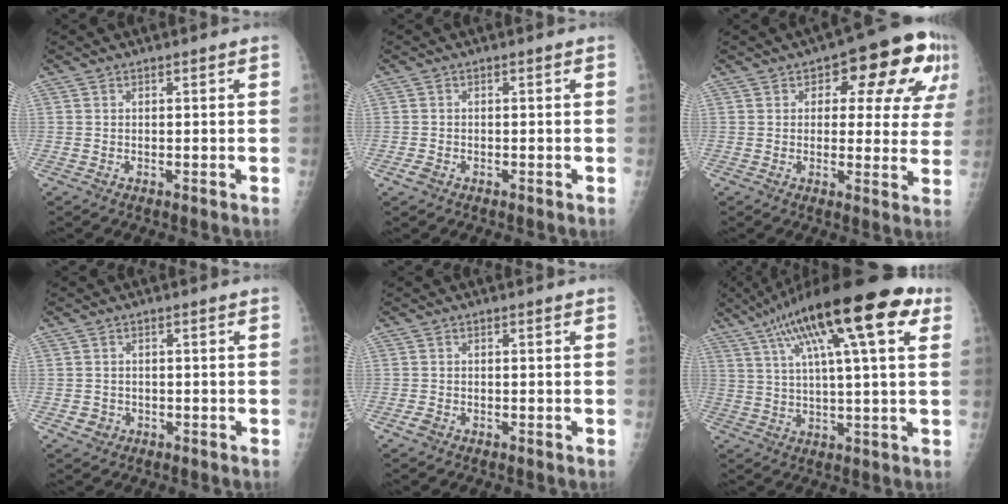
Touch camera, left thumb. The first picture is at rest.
{"total": 1.4, "force": [-0.7, 1.0, 0.6], "torque": [-0.012, 0.001, -0.013]}
{"total": 14.9, "force": [5.8, 7.4, 11.5], "torque": [-0.091, 0.004, 0.066]}
{"total": 2.2, "force": [-0.8, 2.0, 0.5], "torque": [-0.001, 0.006, -0.007]}
{"total": 1.4, "force": [-0.7, 1.0, 0.6], "torque": [-0.012, 0.001, -0.014]}
{"total": 22.7, "force": [11.2, 5.3, 19.0], "torque": [-0.304, 0.013, 0.175]}